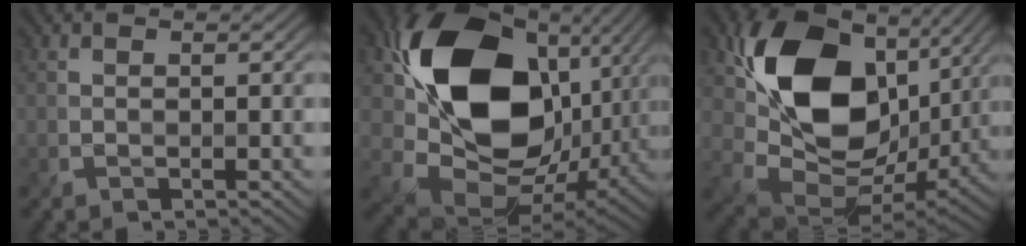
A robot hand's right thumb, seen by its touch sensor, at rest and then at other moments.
{"total": 18.6, "force": [4.6, 14.0, 11.4], "torque": [-0.234, -0.018, 0.104]}
{"total": 17.1, "force": [4.9, 12.1, 11.0], "torque": [-0.213, -0.009, 0.103]}